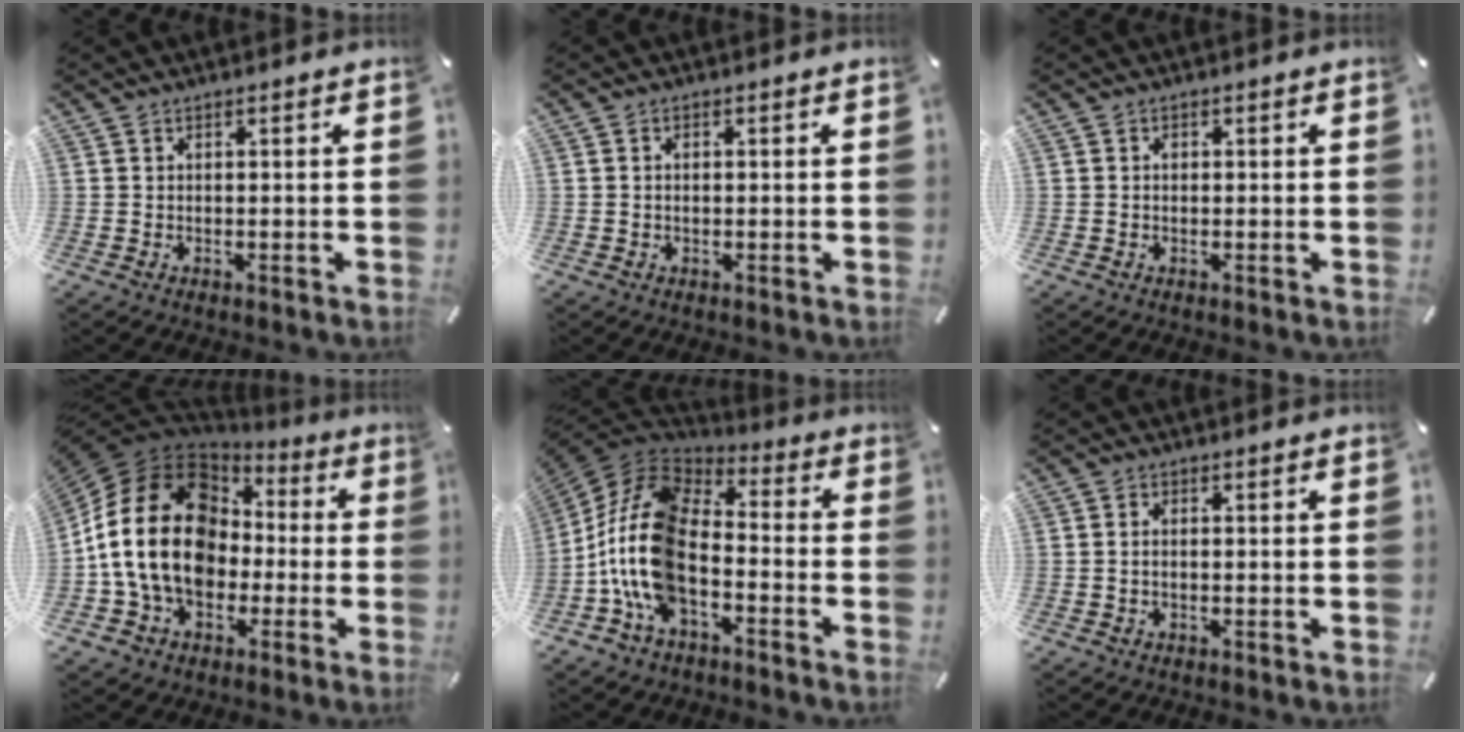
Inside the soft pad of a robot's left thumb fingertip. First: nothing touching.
{"total": 1.1, "force": [0.1, 0.8, 0.8], "torque": [-0.016, 0.005, 0.000]}
{"total": 0.6, "force": [0.1, 0.5, 0.4], "torque": [0.000, -0.001, 0.000]}
{"total": 21.2, "force": [-0.7, 16.8, 12.9], "torque": [-0.271, 0.008, -0.013]}
{"total": 17.6, "force": [-6.2, 10.1, 13.0], "torque": [-0.288, 0.017, -0.115]}
{"total": 1.5, "force": [-0.2, 0.8, 1.2], "torque": [-0.025, 0.001, -0.004]}